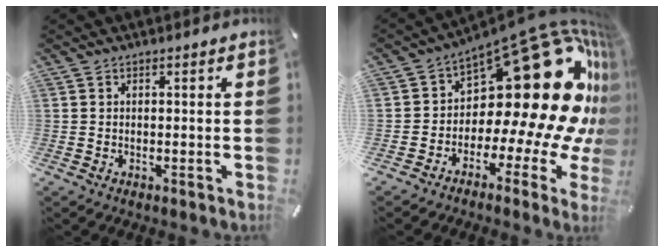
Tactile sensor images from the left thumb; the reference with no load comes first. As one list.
[{"total": 30.7, "force": [9.1, 15.3, 24.9], "torque": [-0.331, -0.110, 0.182]}]